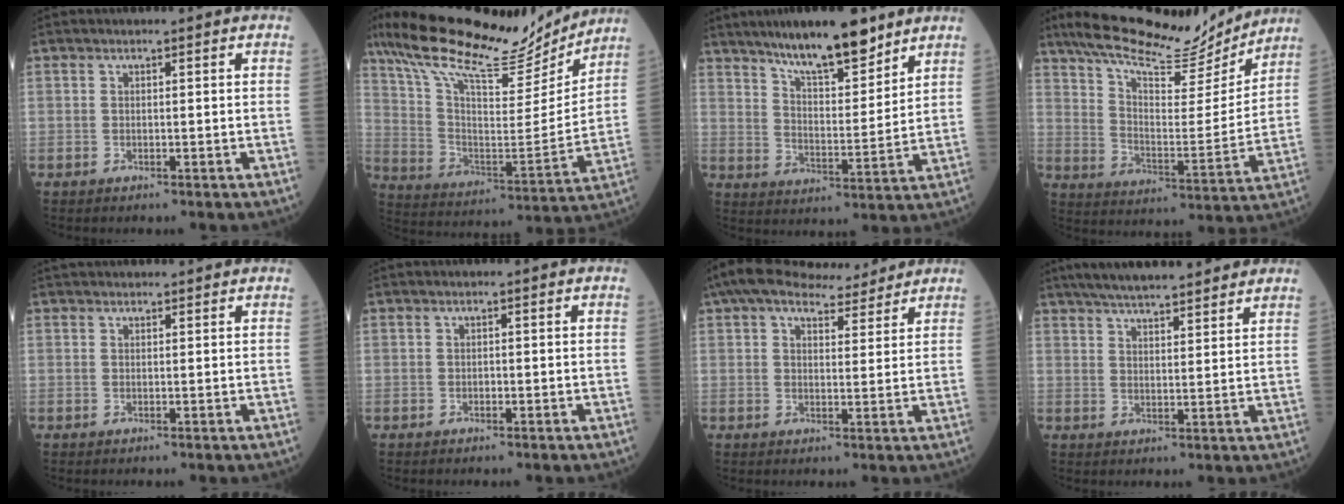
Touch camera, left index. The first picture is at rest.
{"total": 22.9, "force": [19.4, 5.2, 11.0], "torque": [-0.201, 0.000, 0.312]}
{"total": 12.6, "force": [10.0, 2.4, 7.4], "torque": [-0.123, 0.000, 0.170]}
{"total": 19.1, "force": [17.0, 3.5, 7.7], "torque": [-0.132, -0.007, 0.262]}
{"total": 4.6, "force": [4.3, 0.8, 1.3], "torque": [-0.011, 0.035, 0.058]}
{"total": 0.0}
{"total": 11.4, "force": [10.1, 2.7, 4.5], "torque": [-0.074, 0.029, 0.150]}
{"total": 14.3, "force": [12.4, 2.3, 6.8], "torque": [-0.105, 0.027, 0.180]}